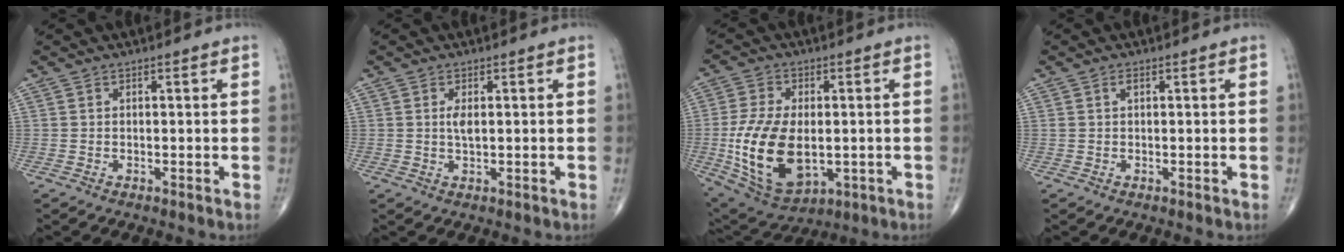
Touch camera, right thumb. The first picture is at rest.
{"total": 2.1, "force": [0.4, 0.8, 2.0], "torque": [-0.039, -0.004, 0.008]}
{"total": 17.7, "force": [-2.3, 10.1, 14.4], "torque": [-0.272, -0.009, -0.021]}
{"total": 1.0, "force": [0.4, 0.4, 0.8], "torque": [-0.017, 0.005, 0.007]}